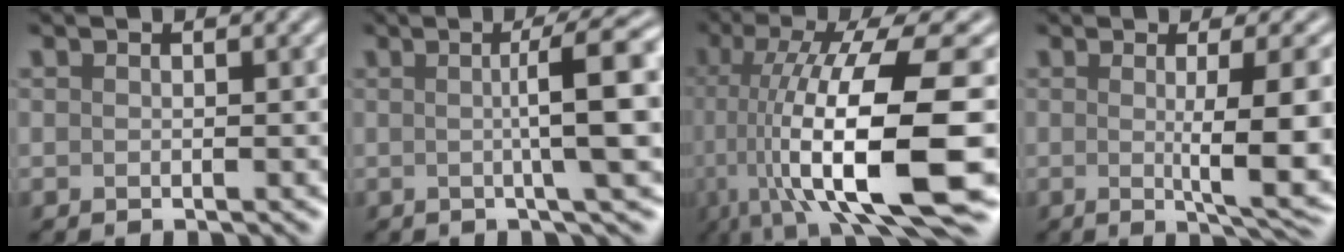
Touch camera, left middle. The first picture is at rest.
{"total": 8.1, "force": [1.0, 1.3, 8.0], "torque": [-0.099, 0.017, 0.013]}
{"total": 14.9, "force": [-2.4, 4.0, 14.1], "torque": [-0.223, 0.001, -0.031]}
{"total": 8.1, "force": [-0.5, 1.6, 7.9], "torque": [-0.106, -0.007, -0.003]}